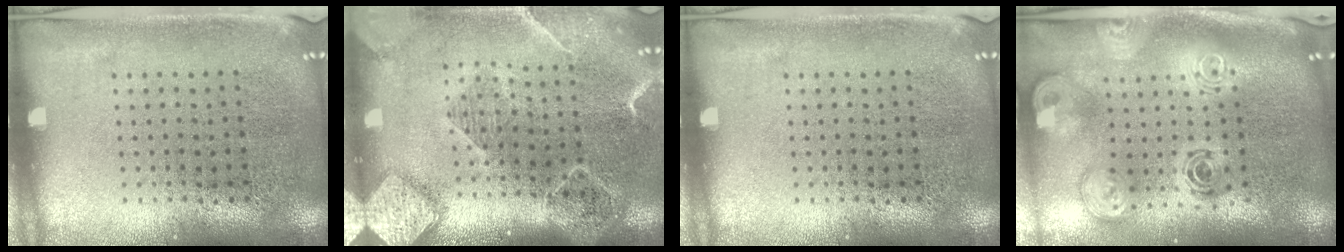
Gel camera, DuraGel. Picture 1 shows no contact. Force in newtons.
{"total": 2.4, "press": 2.0, "slide": 1.2}
{"total": 0.0}
{"total": 3.0, "press": 2.0, "slide": 2.1}